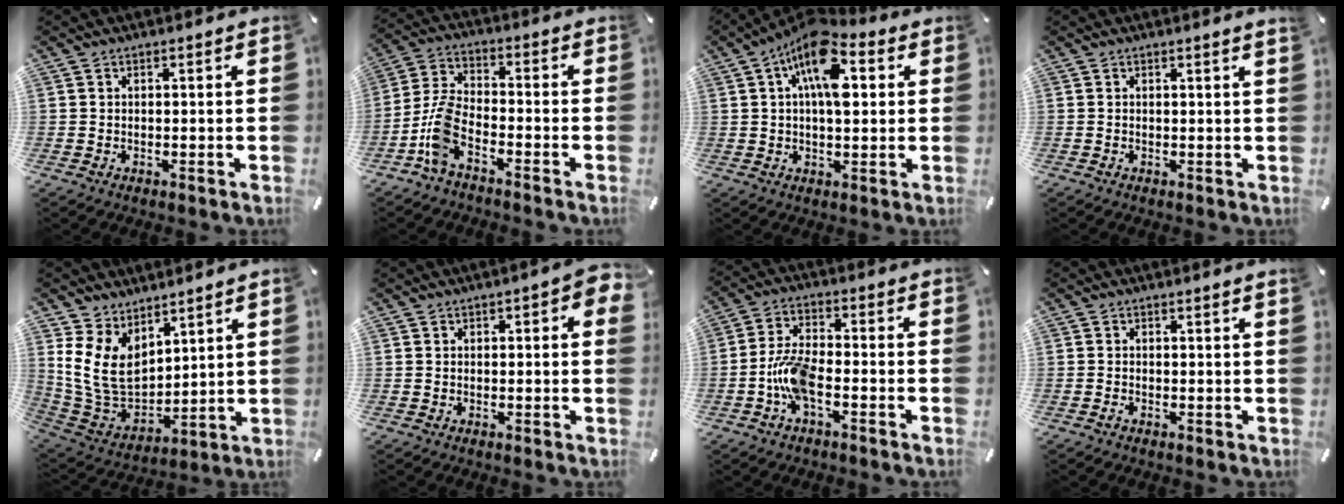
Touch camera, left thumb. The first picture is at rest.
{"total": 8.5, "force": [-5.2, 3.3, 6.0], "torque": [-0.155, -0.005, -0.103]}
{"total": 13.0, "force": [4.4, 6.6, 10.3], "torque": [-0.164, -0.015, 0.074]}
{"total": 0.6, "force": [0.3, -0.2, 0.5], "torque": [-0.009, -0.002, 0.004]}
{"total": 11.5, "force": [4.9, 8.6, 5.7], "torque": [-0.149, -0.039, 0.100]}
{"total": 2.6, "force": [0.3, 1.3, 2.2], "torque": [-0.025, 0.002, 0.000]}
{"total": 8.0, "force": [-3.4, 3.3, 6.5], "torque": [-0.139, 0.007, -0.063]}
{"total": 0.7, "force": [-0.1, -0.1, 0.7], "torque": [-0.011, -0.006, -0.001]}